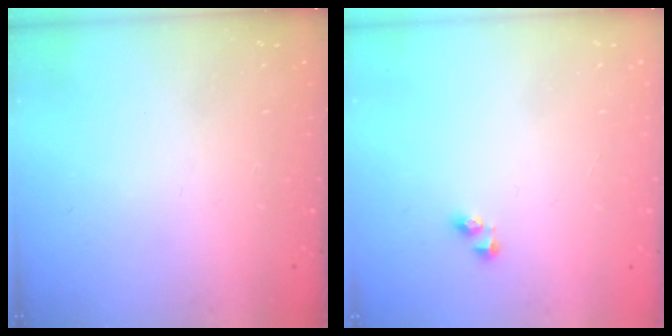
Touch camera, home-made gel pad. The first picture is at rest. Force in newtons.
{"total": 2.5, "press": 2.5, "slide": 0.2}